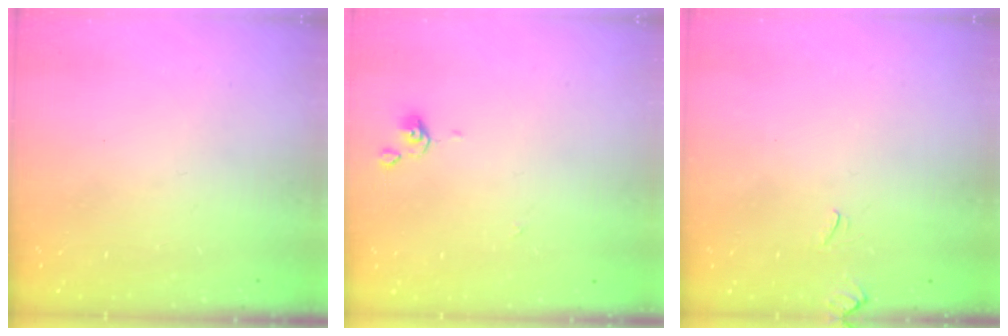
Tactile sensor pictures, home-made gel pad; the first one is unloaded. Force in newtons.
{"total": 0.0}
{"total": 3.6, "press": 3.6, "slide": 0.6}